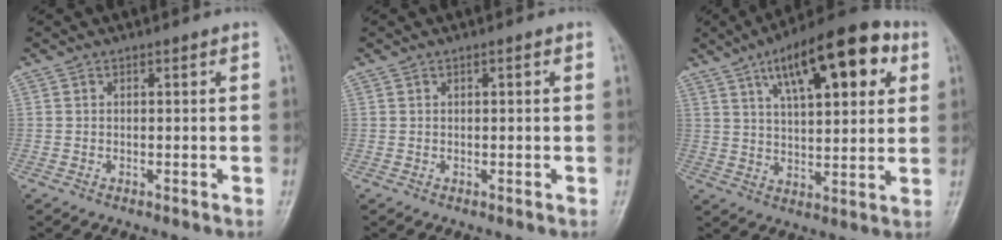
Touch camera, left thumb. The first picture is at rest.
{"total": 0.6, "force": [0.2, 0.1, 0.5], "torque": [-0.009, 0.001, 0.003]}
{"total": 19.4, "force": [8.4, 7.5, 15.8], "torque": [-0.208, -0.006, 0.128]}